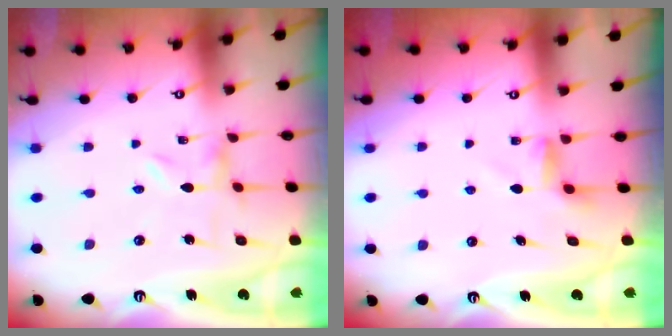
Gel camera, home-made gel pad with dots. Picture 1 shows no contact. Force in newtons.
{"total": 3.7, "press": 3.7, "slide": 0.4}